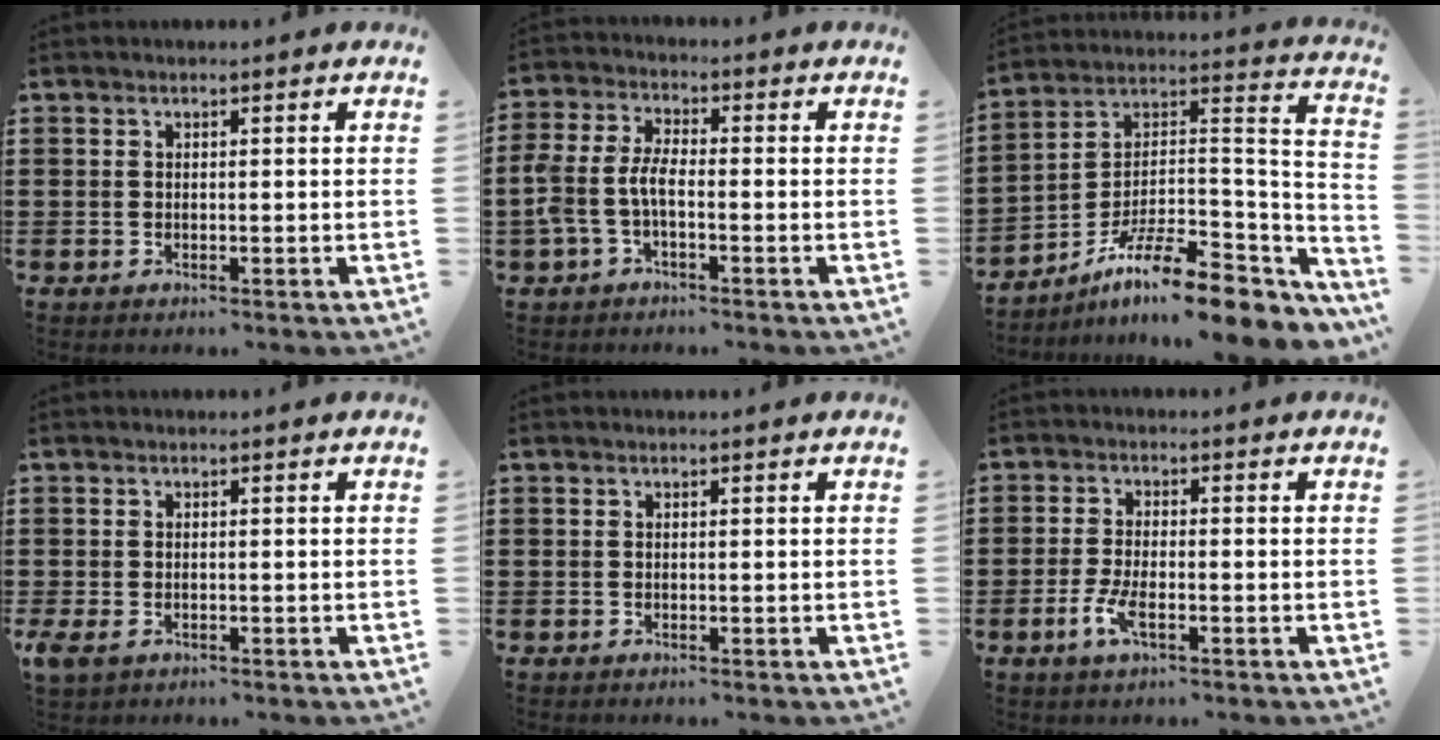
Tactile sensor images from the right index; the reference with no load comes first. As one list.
[{"total": 4.7, "force": [-1.7, 2.0, 3.9], "torque": [-0.107, -0.005, -0.041]}, {"total": 12.9, "force": [-9.0, 3.2, 8.6], "torque": [-0.148, 0.016, -0.161]}, {"total": 1.3, "force": [-0.7, 0.8, 0.8], "torque": [-0.026, -0.004, -0.017]}, {"total": 0.0}, {"total": 4.2, "force": [-1.8, 1.4, 3.5], "torque": [-0.086, -0.008, -0.041]}]